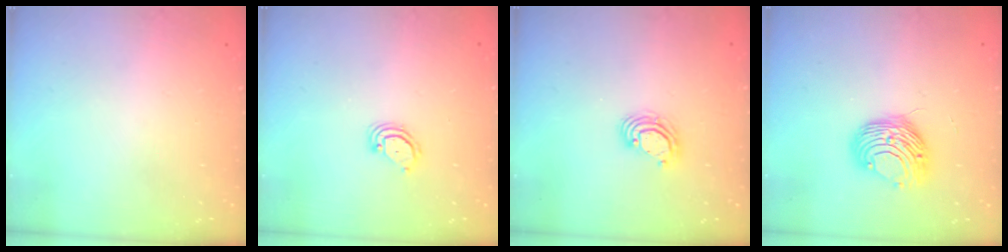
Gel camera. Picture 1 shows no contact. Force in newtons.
{"total": 3.2, "press": 3.2, "slide": 0.3}
{"total": 6.1, "press": 6.1, "slide": 0.5}
{"total": 10.1, "press": 10.1, "slide": 0.7}